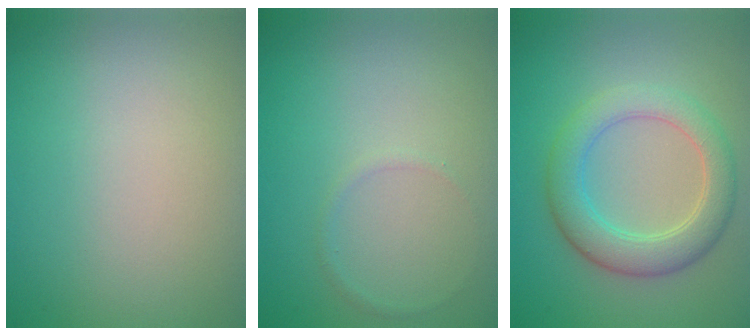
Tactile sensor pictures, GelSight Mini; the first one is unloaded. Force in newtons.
{"total": 0.6, "press": 0.6, "slide": 0.1}
{"total": 4.7, "press": 4.7, "slide": 0.1}